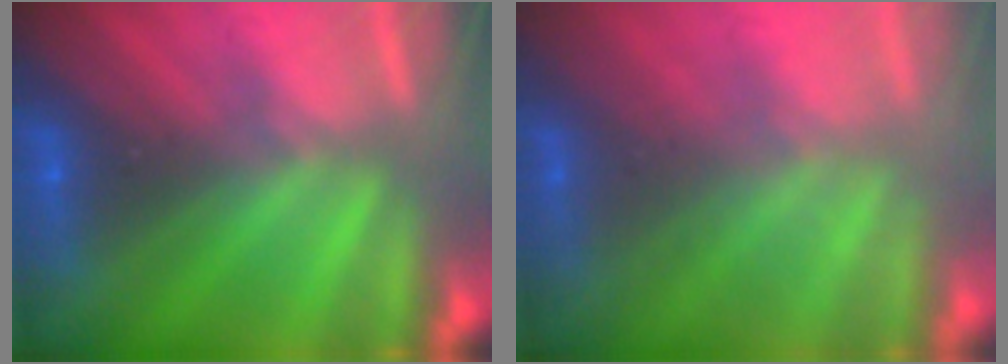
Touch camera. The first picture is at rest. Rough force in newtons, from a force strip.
{"total": 2.3}